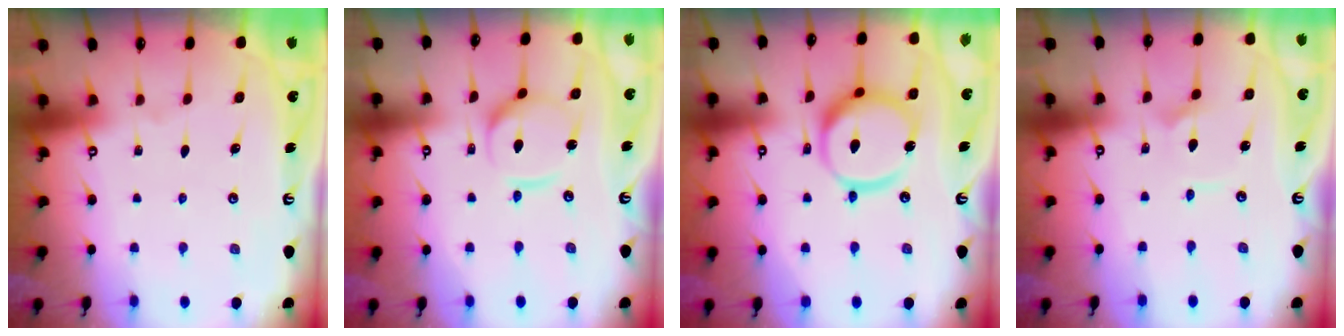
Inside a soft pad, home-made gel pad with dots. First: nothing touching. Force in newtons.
{"total": 9.0, "press": 9.0, "slide": 0.9}
{"total": 14.2, "press": 14.1, "slide": 1.5}
{"total": 2.6, "press": 2.5, "slide": 0.3}